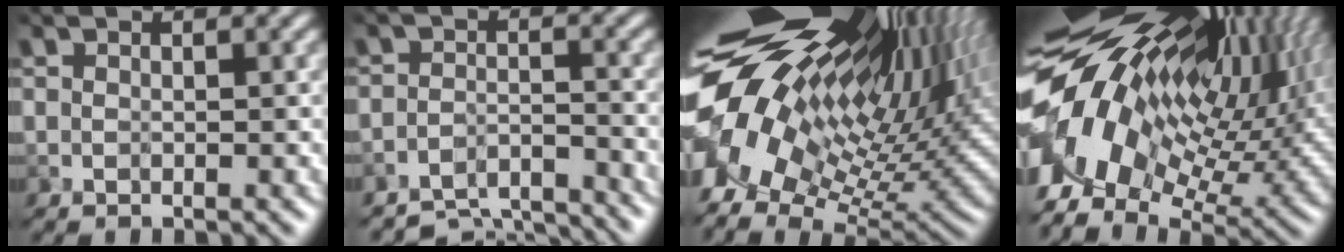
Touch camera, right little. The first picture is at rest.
{"total": 6.7, "force": [-6.4, 1.3, 1.4], "torque": [-0.017, -0.014, -0.097]}
{"total": 19.0, "force": [4.4, 9.8, 15.7], "torque": [-0.265, 0.001, 0.091]}
{"total": 17.8, "force": [2.9, 8.4, 15.4], "torque": [-0.272, -0.007, 0.055]}